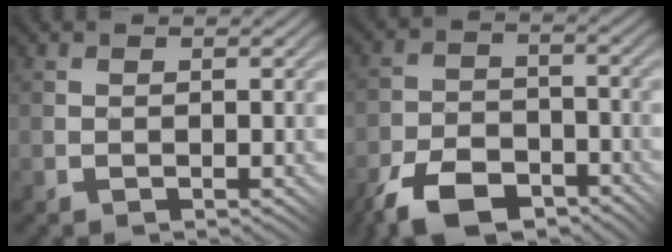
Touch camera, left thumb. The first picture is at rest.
{"total": 9.0, "force": [-6.5, 4.1, 4.6], "torque": [-0.096, -0.009, -0.124]}